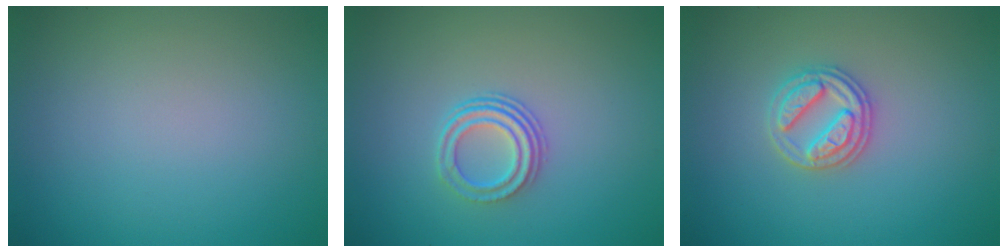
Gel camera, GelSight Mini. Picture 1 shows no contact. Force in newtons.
{"total": 3.0, "press": 2.2, "slide": 2.1}
{"total": 2.8, "press": 2.7, "slide": 0.8}